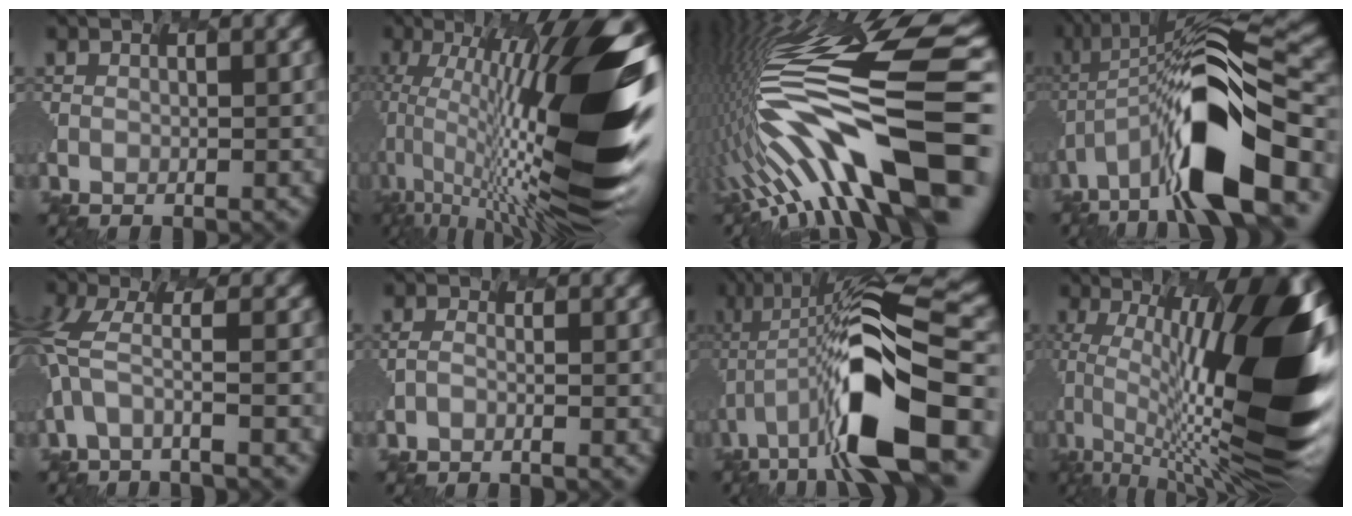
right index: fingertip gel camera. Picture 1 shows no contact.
{"total": 16.2, "force": [1.3, 3.7, 15.8], "torque": [-0.264, 0.040, 0.007]}
{"total": 13.6, "force": [-3.0, 2.7, 12.9], "torque": [-0.247, 0.035, -0.070]}
{"total": 12.3, "force": [-4.9, 3.8, 10.6], "torque": [-0.209, 0.022, -0.095]}
{"total": 2.5, "force": [-0.2, 0.5, 2.5], "torque": [-0.094, 0.014, -0.023]}
{"total": 1.2, "force": [-0.9, -0.3, -0.7], "torque": [0.007, 0.018, -0.030]}
{"total": 13.0, "force": [-3.0, 4.5, 11.9], "torque": [-0.227, 0.031, -0.068]}
{"total": 14.3, "force": [0.5, 3.3, 13.9], "torque": [-0.209, 0.035, -0.004]}